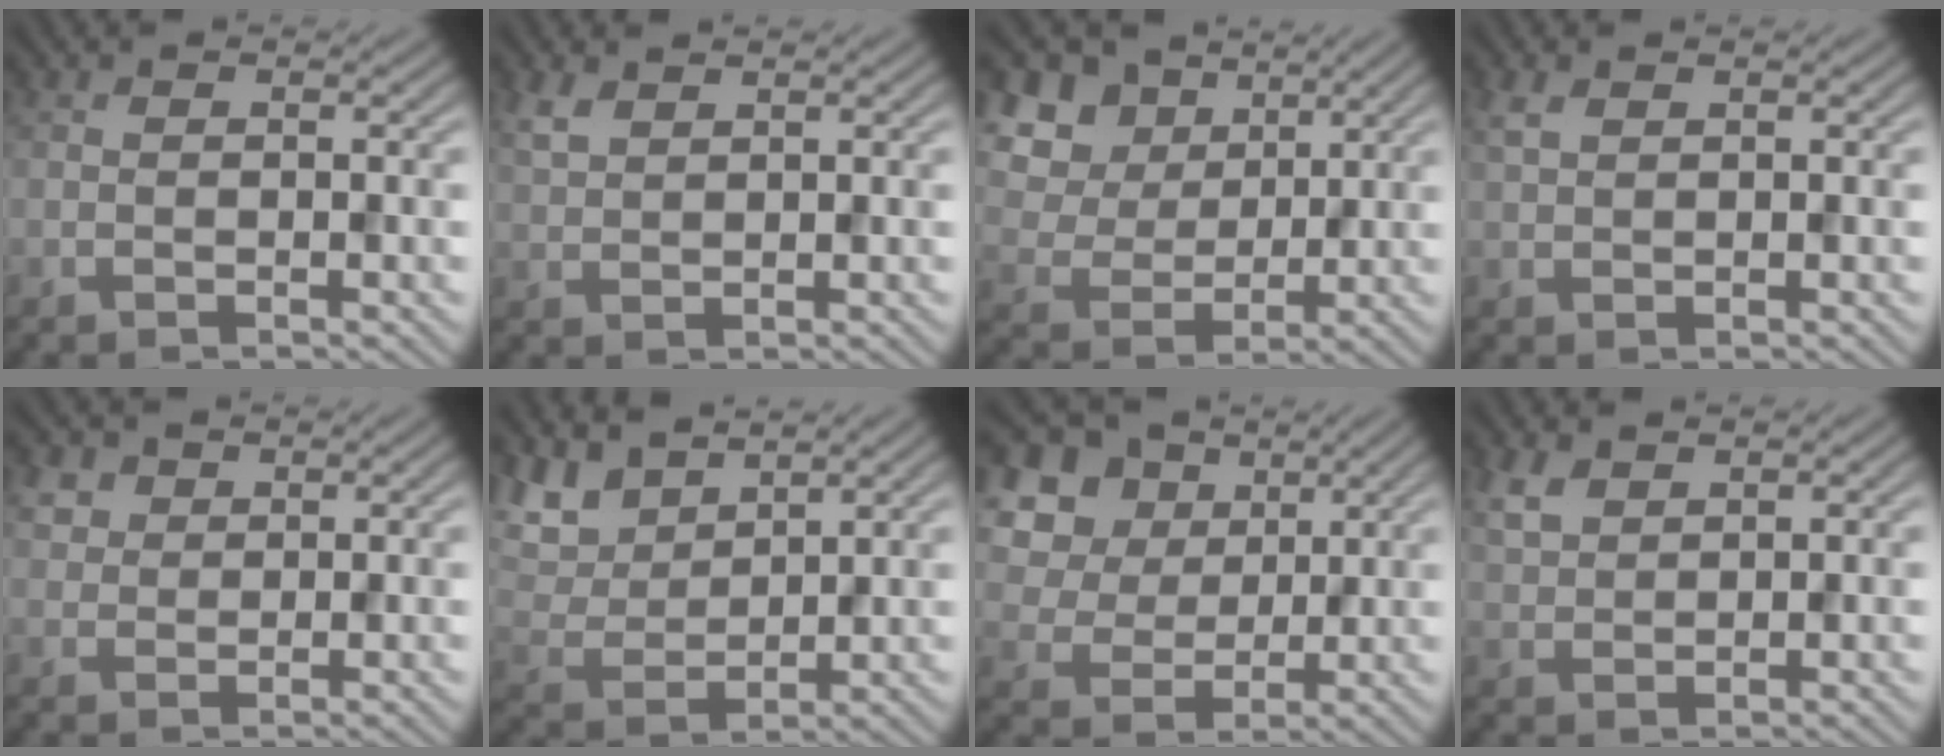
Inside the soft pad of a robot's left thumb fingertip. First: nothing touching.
{"total": 2.2, "force": [1.5, 0.9, 1.2], "torque": [-0.036, 0.003, 0.037]}
{"total": 10.8, "force": [5.1, 8.0, 5.1], "torque": [-0.165, 0.020, 0.111]}
{"total": 1.6, "force": [0.9, 0.7, 1.0], "torque": [-0.029, 0.004, 0.020]}
{"total": 2.7, "force": [1.3, 2.1, 0.9], "torque": [-0.028, 0.001, 0.028]}
{"total": 6.6, "force": [4.9, 3.0, 3.2], "torque": [-0.087, 0.001, 0.094]}
{"total": 12.2, "force": [5.3, 9.3, 5.7], "torque": [-0.180, 0.024, 0.125]}
{"total": 3.0, "force": [2.0, 1.5, 1.7], "torque": [-0.044, 0.002, 0.047]}